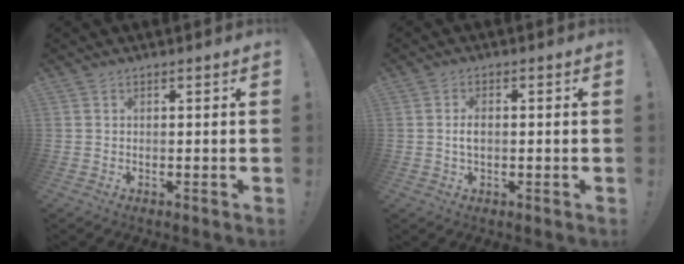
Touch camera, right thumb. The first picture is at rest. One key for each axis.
{"total": 2.8, "fx": 0.0, "fy": 1.3, "fz": 2.5, "tx": -0.039, "ty": 0.004, "tz": -0.002}